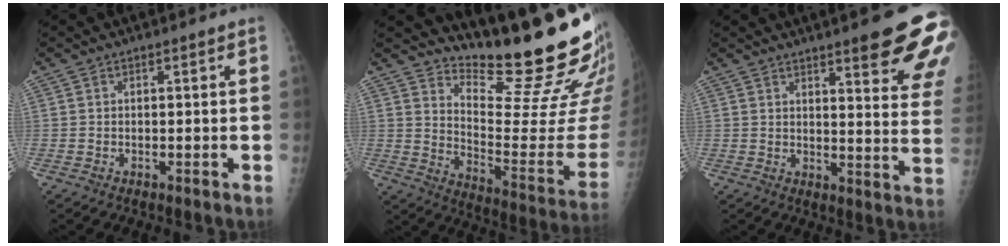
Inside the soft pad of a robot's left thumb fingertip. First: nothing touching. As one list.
[{"total": 19.4, "force": [17.4, 1.5, 8.6], "torque": [-0.102, -0.179, 0.252]}, {"total": 16.6, "force": [10.7, 2.8, 12.4], "torque": [-0.128, -0.053, 0.124]}]